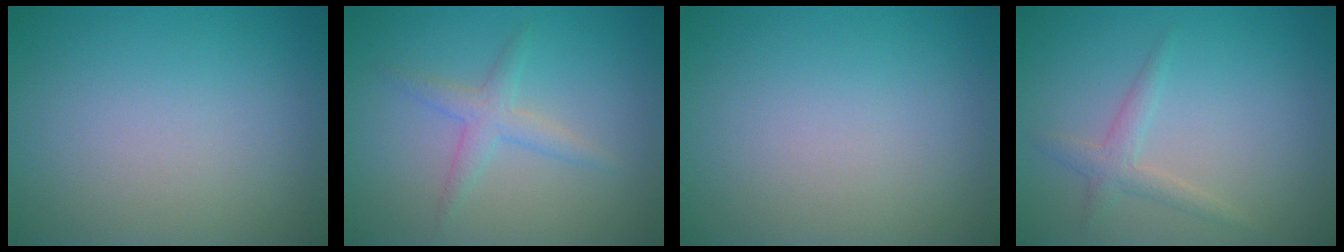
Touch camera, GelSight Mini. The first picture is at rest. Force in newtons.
{"total": 2.1, "press": 2.1, "slide": 0.1}
{"total": 0.0}
{"total": 1.8, "press": 1.8, "slide": 0.1}